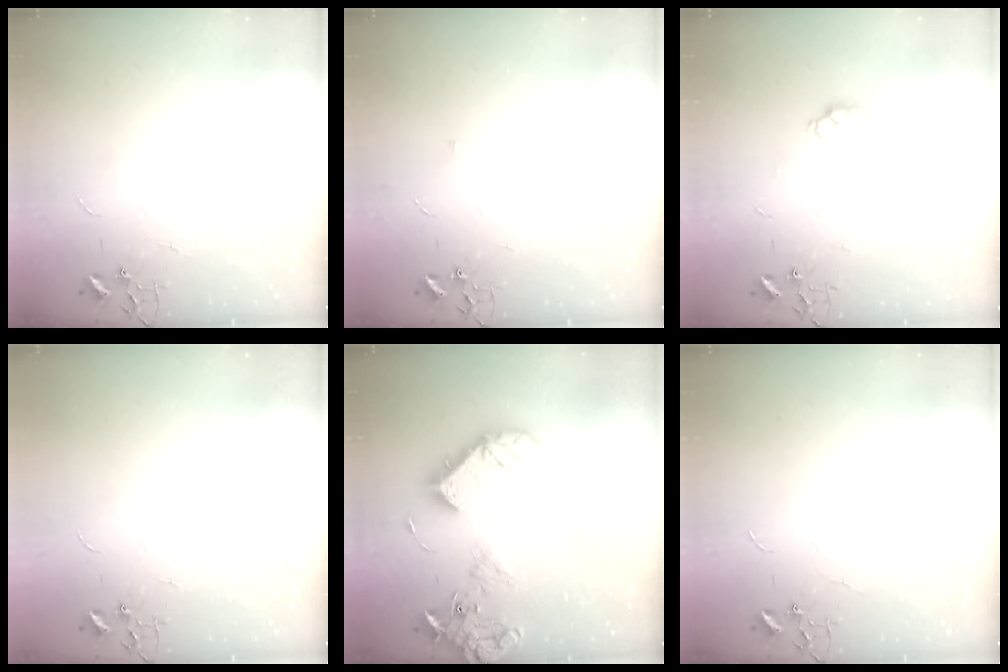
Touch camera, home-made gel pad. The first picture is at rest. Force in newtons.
{"total": 3.4, "press": 3.3, "slide": 0.8}
{"total": 6.2, "press": 6.0, "slide": 1.5}
{"total": 0.0}
{"total": 15.8, "press": 15.7, "slide": 1.8}
{"total": 0.0}